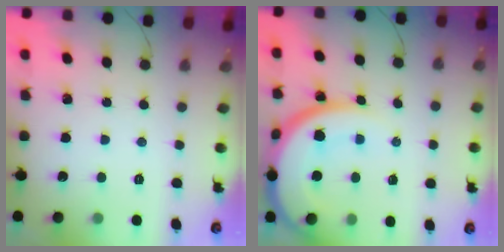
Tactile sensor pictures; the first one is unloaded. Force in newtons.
{"total": 13.4, "press": 13.4, "slide": 1.4}